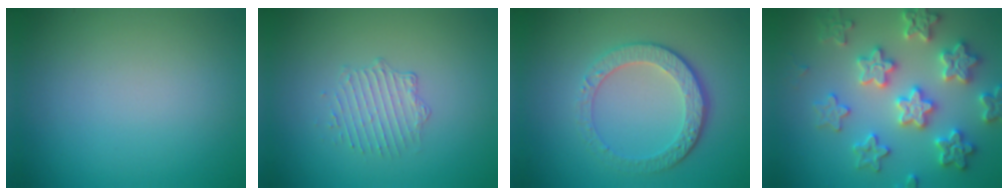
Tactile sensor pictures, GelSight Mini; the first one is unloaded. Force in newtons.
{"total": 1.7, "press": 1.1, "slide": 1.3}
{"total": 4.5, "press": 3.3, "slide": 3.1}
{"total": 6.1, "press": 6.0, "slide": 1.2}